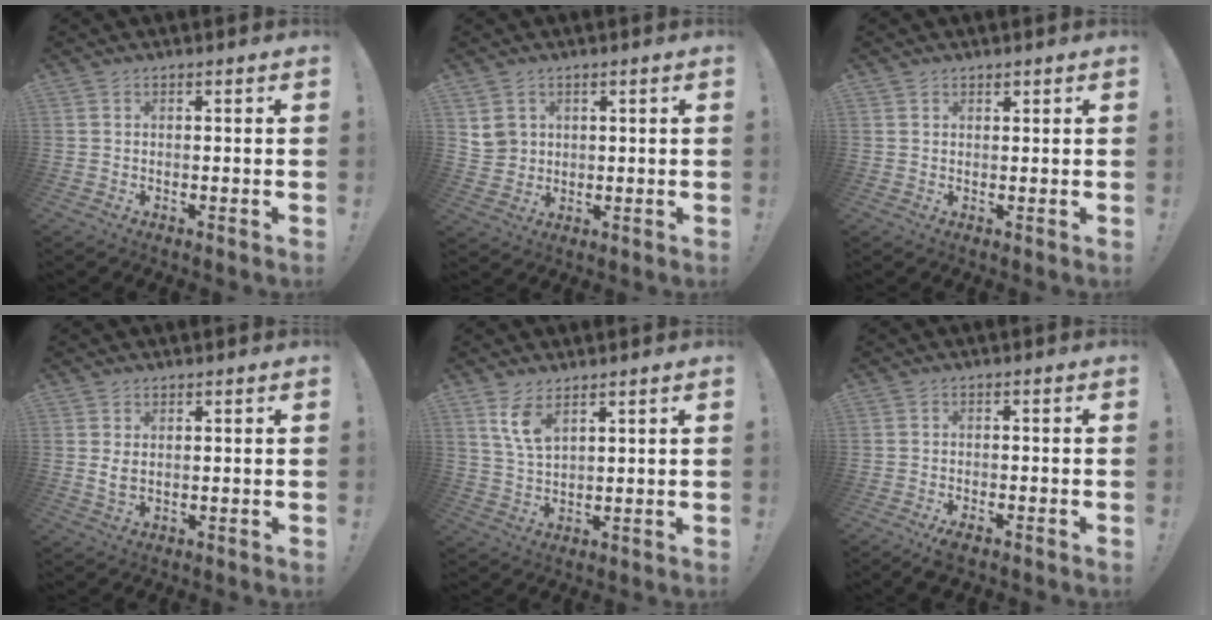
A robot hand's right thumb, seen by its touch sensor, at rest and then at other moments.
{"total": 5.0, "force": [2.3, 4.2, 1.3], "torque": [-0.016, -0.006, 0.047]}
{"total": 0.8, "force": [0.6, 0.5, 0.0], "torque": [0.007, -0.004, 0.010]}
{"total": 3.2, "force": [1.0, 1.7, 2.5], "torque": [-0.042, -0.005, 0.015]}
{"total": 7.1, "force": [4.4, 3.1, 4.7], "torque": [-0.079, -0.022, 0.079]}
{"total": 2.9, "force": [-2.2, 0.7, 1.8], "torque": [-0.039, 0.002, -0.039]}